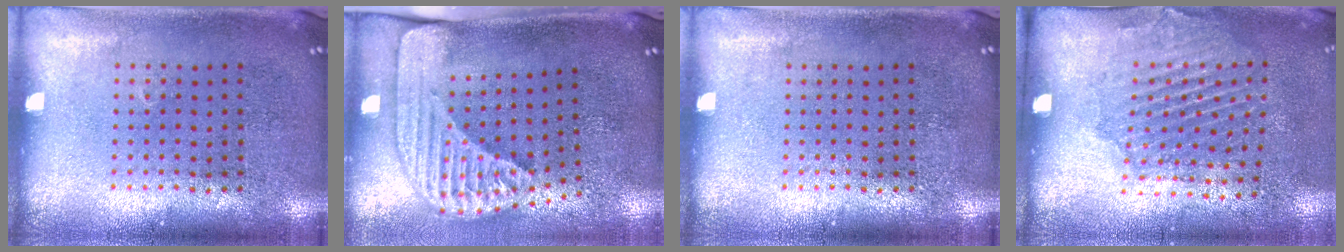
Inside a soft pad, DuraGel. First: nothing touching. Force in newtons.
{"total": 2.5, "press": 1.7, "slide": 1.8}
{"total": 0.0}
{"total": 1.8, "press": 1.5, "slide": 0.9}